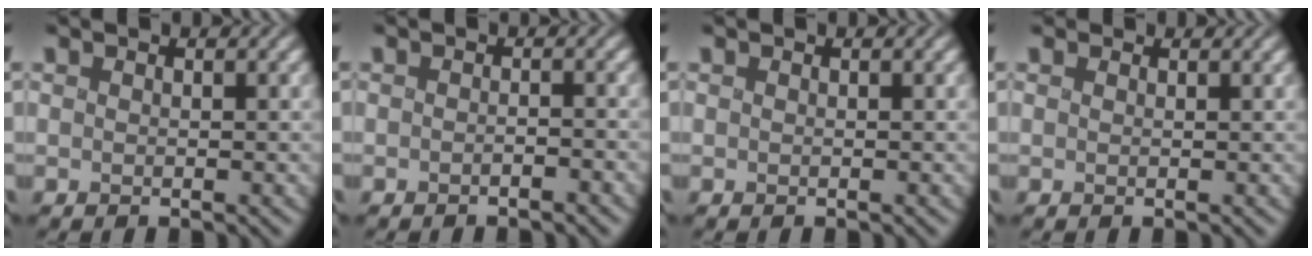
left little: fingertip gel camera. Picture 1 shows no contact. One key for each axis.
{"total": 1.2, "fx": -1.1, "fy": 0.1, "fz": 0.4, "tx": -0.004, "ty": -0.002, "tz": -0.019}
{"total": 0.0}
{"total": 1.2, "fx": 1.0, "fy": 0.7, "fz": 0.3, "tx": -0.007, "ty": -0.001, "tz": 0.019}